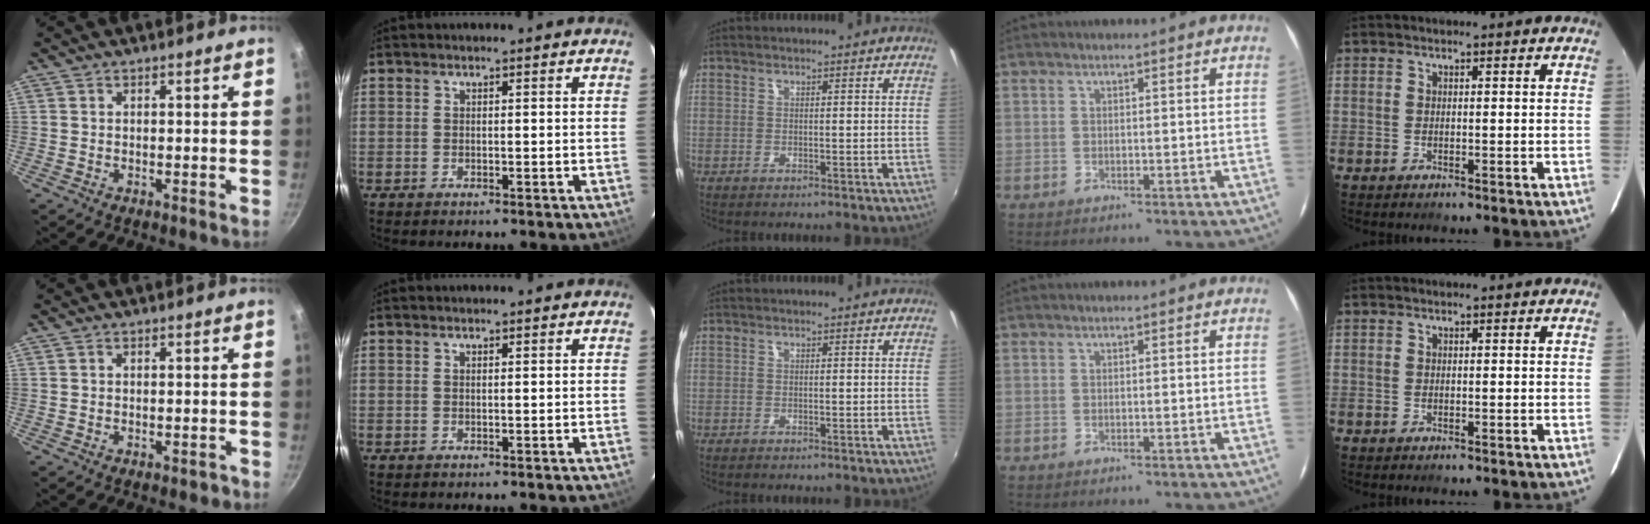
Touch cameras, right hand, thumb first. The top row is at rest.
{"thumb": {"total": 1.2, "force": [-0.8, 0.8, 0.6], "torque": [-0.004, 0.012, -0.003]}}